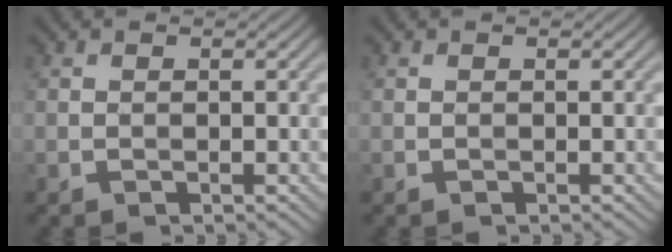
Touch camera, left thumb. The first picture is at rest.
{"total": 0.0}